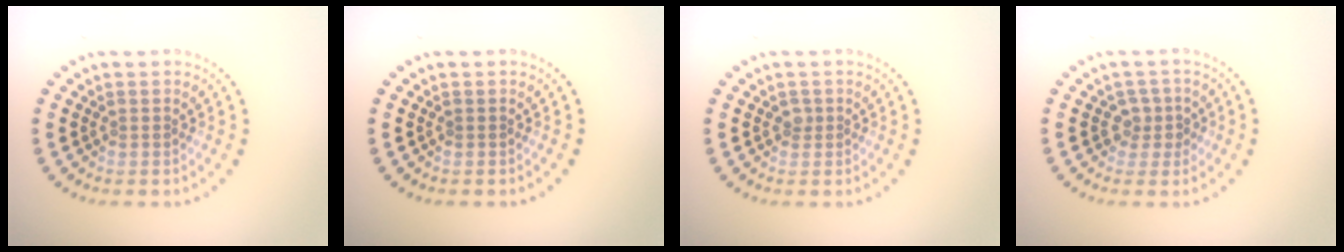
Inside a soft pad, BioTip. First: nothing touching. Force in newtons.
{"total": 0.0}
{"total": 0.8, "press": 0.6, "slide": 0.5}
{"total": 2.0, "press": 1.6, "slide": 1.2}